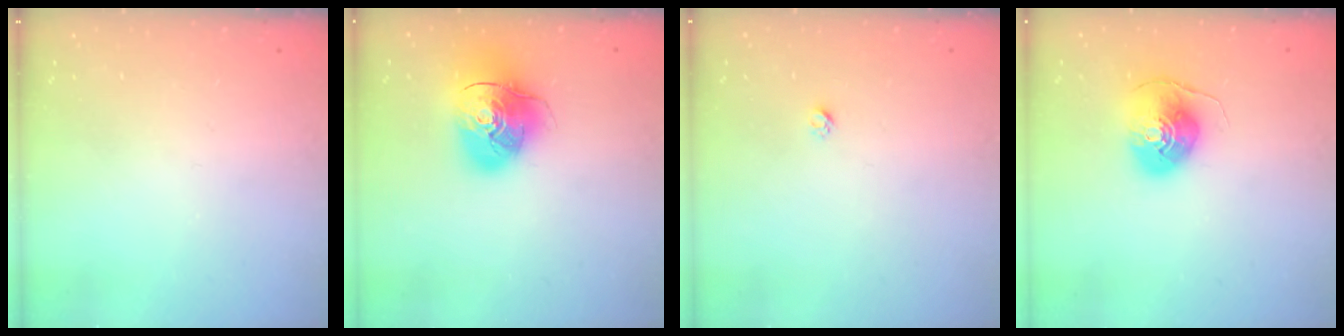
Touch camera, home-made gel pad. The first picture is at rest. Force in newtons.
{"total": 15.6, "press": 15.4, "slide": 2.2}
{"total": 1.9, "press": 1.9, "slide": 0.1}
{"total": 9.8, "press": 9.7, "slide": 1.4}